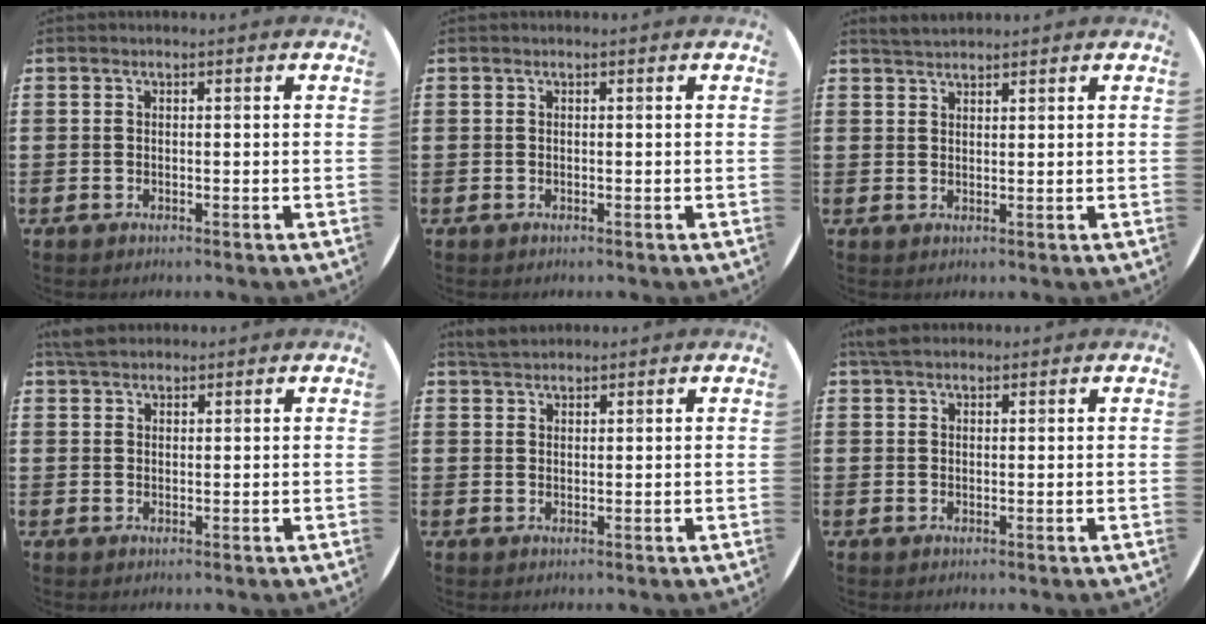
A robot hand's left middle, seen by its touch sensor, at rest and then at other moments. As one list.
[{"total": 0.0}, {"total": 2.1, "force": [2.0, 0.4, 0.4], "torque": [-0.012, 0.004, 0.039]}, {"total": 2.9, "force": [2.5, 1.2, 0.9], "torque": [-0.016, 0.004, 0.047]}, {"total": 2.4, "force": [2.3, 0.7, 0.5], "torque": [-0.007, 0.002, 0.043]}, {"total": 2.4, "force": [2.0, 1.1, 0.8], "torque": [-0.013, 0.005, 0.038]}]